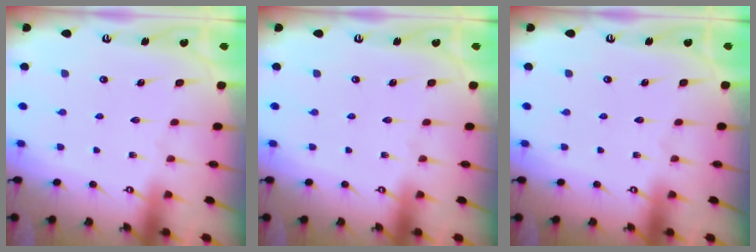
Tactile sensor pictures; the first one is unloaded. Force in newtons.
{"total": 0.0}
{"total": 0.0}